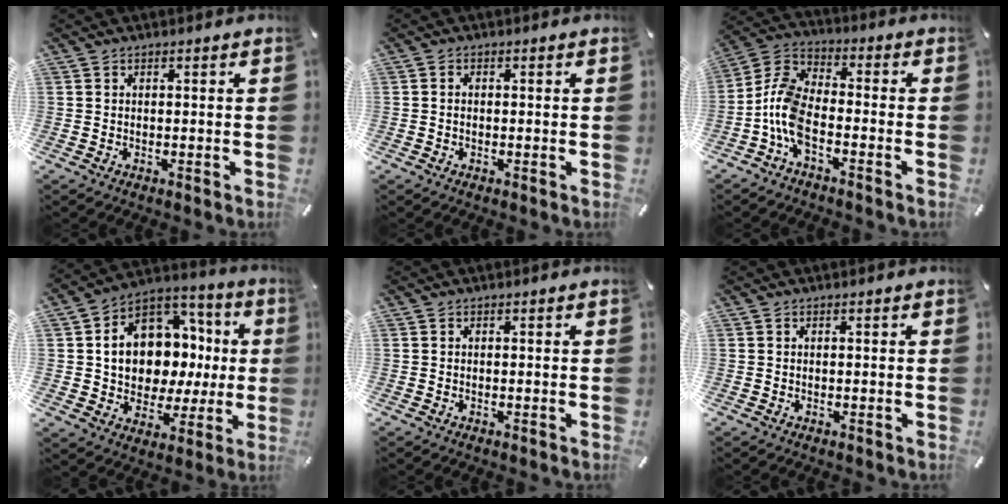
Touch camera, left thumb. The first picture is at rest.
{"total": 0.9, "force": [-0.2, 0.6, 0.6], "torque": [-0.014, 0.002, -0.005]}
{"total": 8.7, "force": [-4.2, 4.6, 6.2], "torque": [-0.157, -0.009, -0.086]}
{"total": 14.3, "force": [1.5, 11.9, 7.8], "torque": [-0.129, -0.021, 0.038]}
{"total": 0.0}
{"total": 0.0}